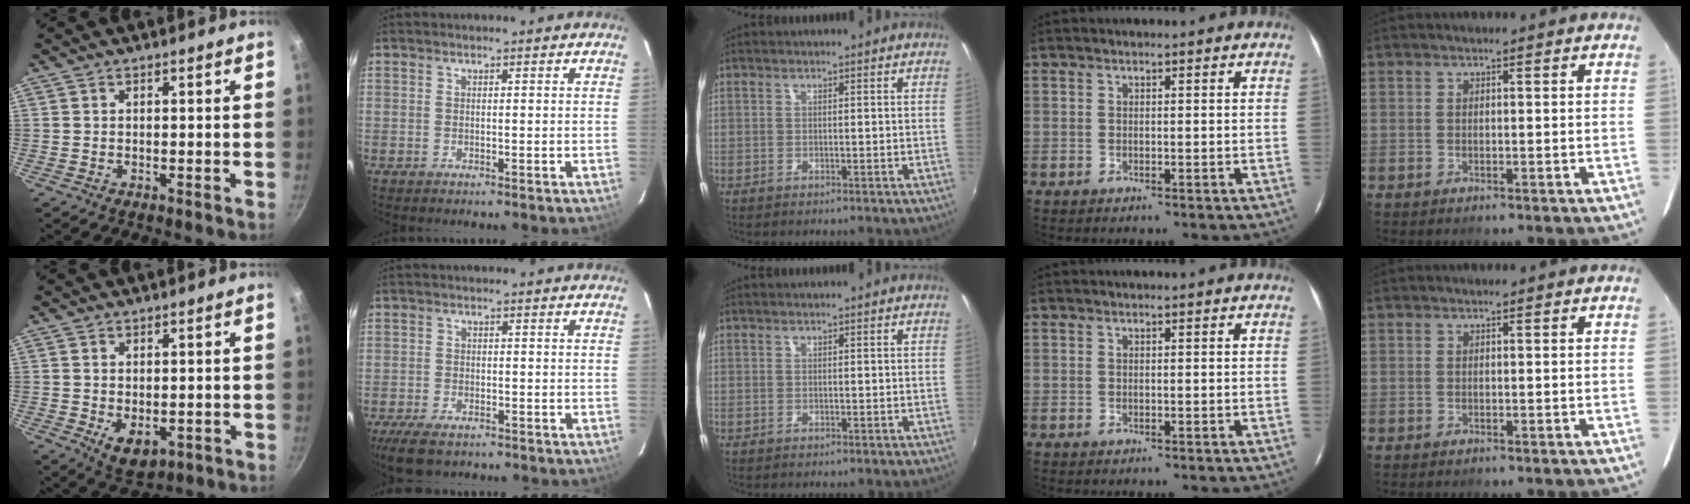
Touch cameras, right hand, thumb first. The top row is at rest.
{"thumb": {"total": 5.8, "force": [-0.7, 3.8, 4.3], "torque": [-0.061, -0.015, 0.000]}, "index": {"total": 6.7, "force": [-4.9, 2.8, 3.5], "torque": [-0.091, -0.016, -0.090]}}